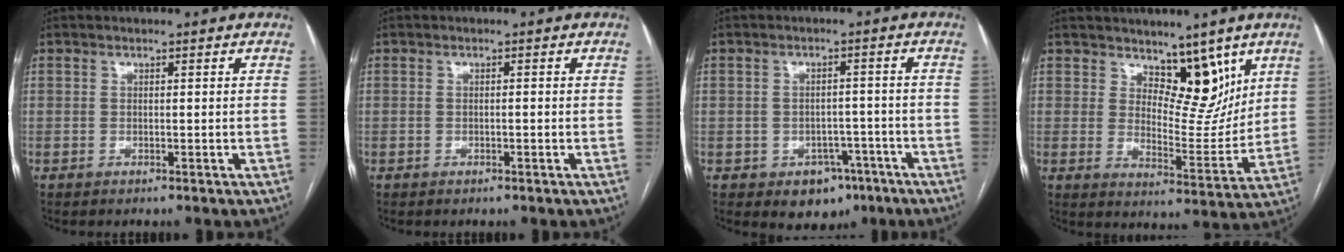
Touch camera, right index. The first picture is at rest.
{"total": 0.6, "force": [-0.2, 0.2, 0.5], "torque": [-0.014, 0.001, -0.001]}
{"total": 6.0, "force": [-3.1, 4.5, 2.4], "torque": [-0.021, 0.015, -0.033]}
{"total": 9.2, "force": [6.1, 4.5, 5.2], "torque": [-0.061, -0.011, 0.104]}